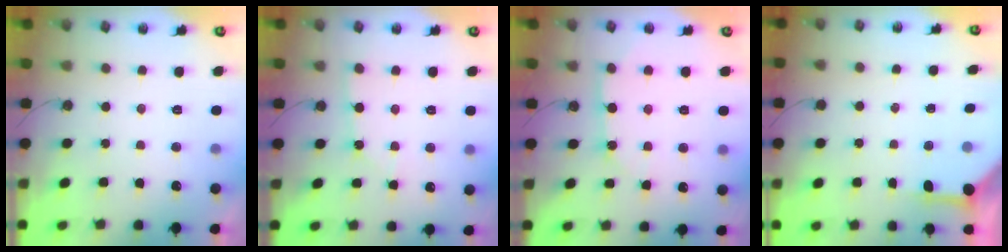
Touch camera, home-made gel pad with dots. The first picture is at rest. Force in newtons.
{"total": 1.9, "press": 1.9, "slide": 0.3}
{"total": 8.6, "press": 8.6, "slide": 0.3}
{"total": 3.9, "press": 3.9, "slide": 0.4}